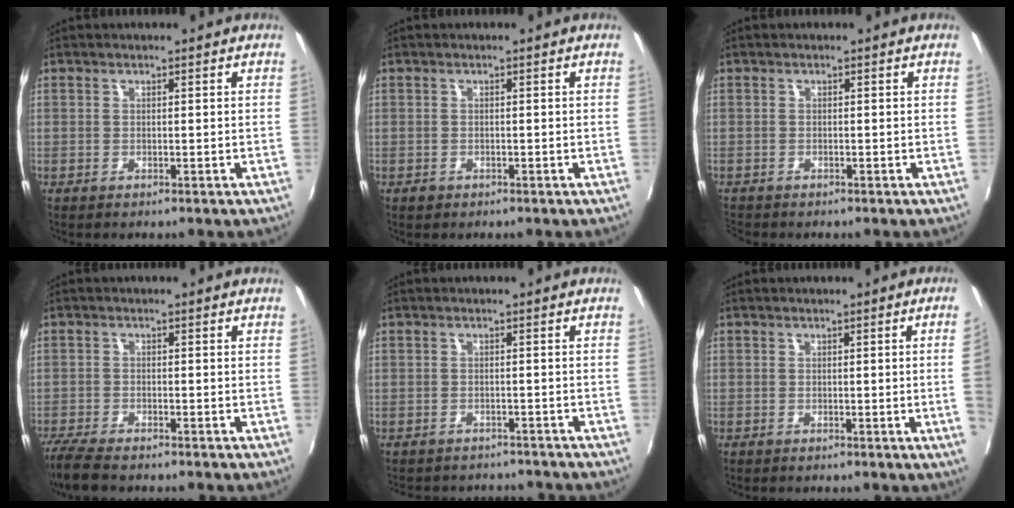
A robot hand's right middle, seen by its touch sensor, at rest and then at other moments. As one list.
[{"total": 1.1, "force": [-0.8, 0.8, 0.3], "torque": [-0.008, -0.004, -0.012]}, {"total": 1.4, "force": [-1.4, 0.3, 0.2], "torque": [-0.006, -0.007, -0.024]}, {"total": 6.7, "force": [-5.8, 1.0, 3.1], "torque": [-0.088, -0.031, -0.106]}, {"total": 8.7, "force": [-7.9, 2.5, 2.5], "torque": [-0.062, -0.018, -0.107]}, {"total": 3.1, "force": [-0.1, -1.8, 2.5], "torque": [-0.043, -0.017, 0.005]}]